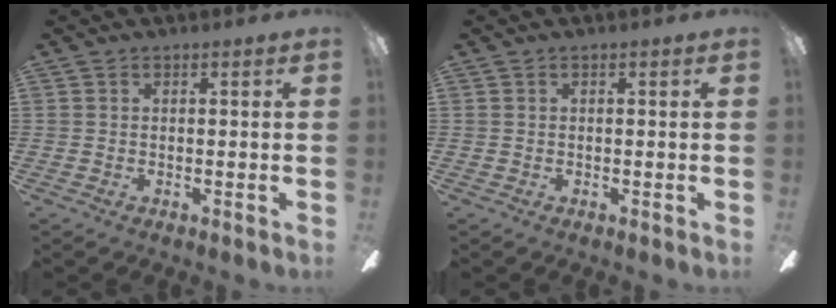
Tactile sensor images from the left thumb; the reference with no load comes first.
{"total": 0.0}